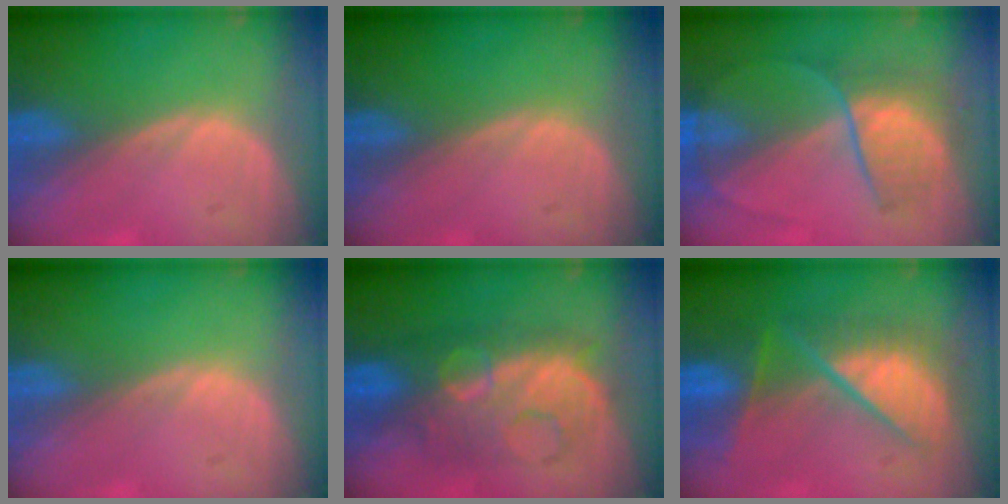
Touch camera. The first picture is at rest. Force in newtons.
{"total": 0.0}
{"total": 6.5, "press": 6.3, "slide": 1.3}
{"total": 0.0}
{"total": 9.1, "press": 9.0, "slide": 0.3}
{"total": 9.0, "press": 9.0, "slide": 0.9}